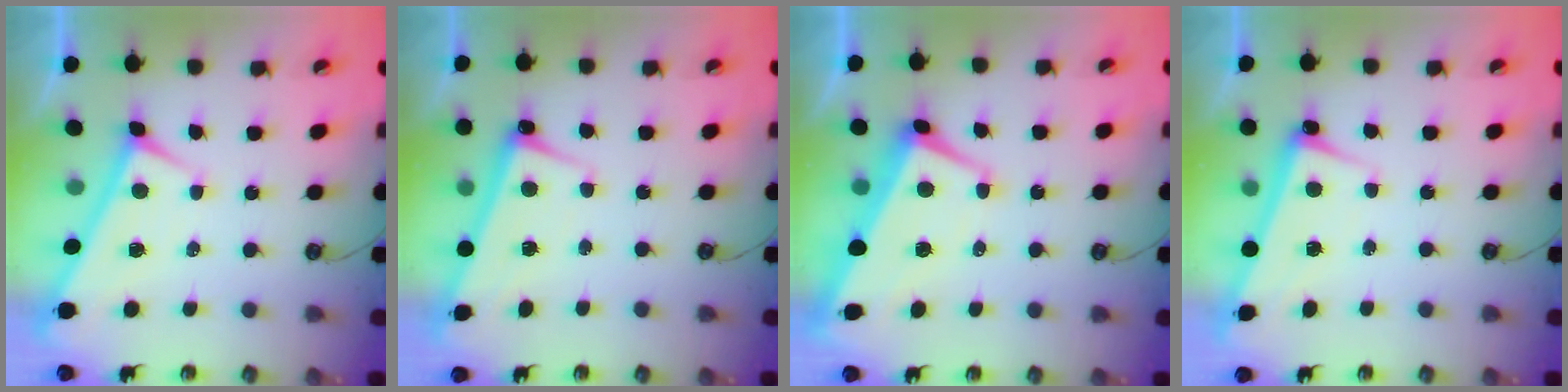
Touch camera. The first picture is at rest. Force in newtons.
{"total": 2.7, "press": 2.6, "slide": 0.4}
{"total": 1.8, "press": 1.2, "slide": 1.3}
{"total": 2.5, "press": 2.5, "slide": 0.7}